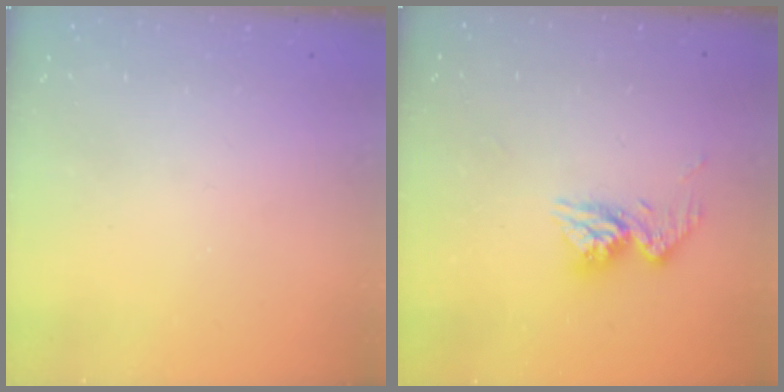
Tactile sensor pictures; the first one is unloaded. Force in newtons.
{"total": 10.3, "press": 10.3, "slide": 0.9}